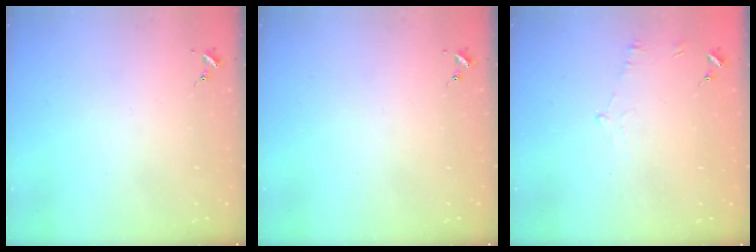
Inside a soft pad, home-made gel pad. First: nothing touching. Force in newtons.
{"total": 0.0}
{"total": 4.5, "press": 4.2, "slide": 1.4}